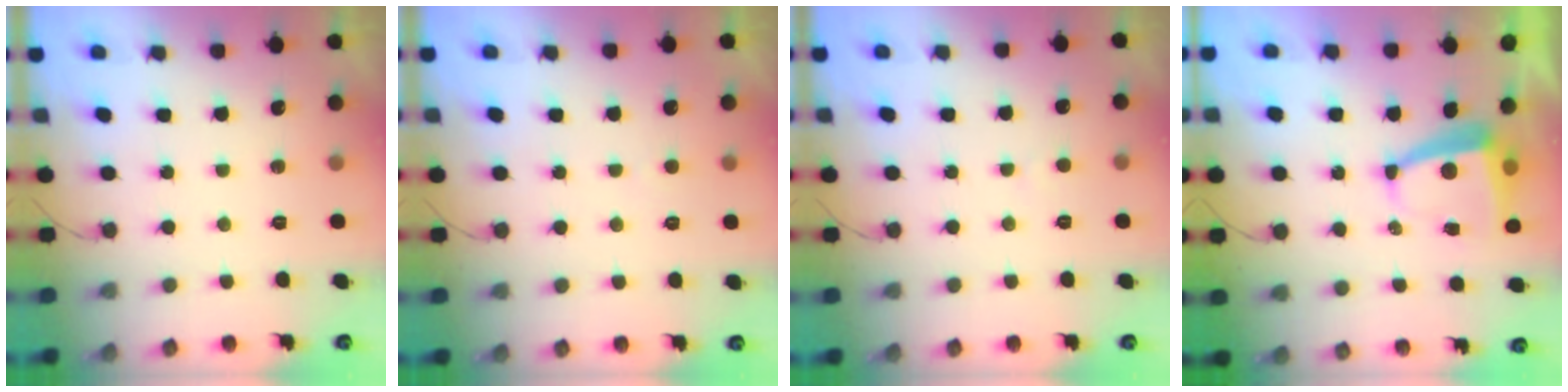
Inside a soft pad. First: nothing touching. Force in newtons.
{"total": 1.5, "press": 1.5, "slide": 0.2}
{"total": 1.6, "press": 1.6, "slide": 0.1}
{"total": 5.5, "press": 5.5, "slide": 0.9}